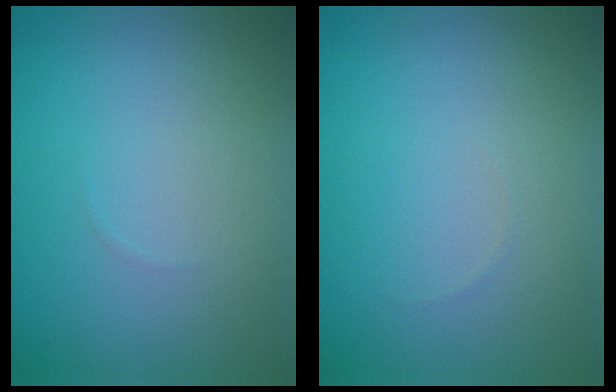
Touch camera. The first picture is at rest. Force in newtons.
{"total": 0.0}